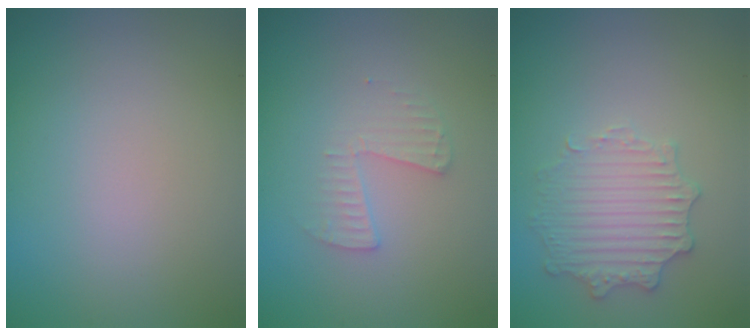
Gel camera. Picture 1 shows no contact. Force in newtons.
{"total": 1.6, "press": 1.6, "slide": 0.1}
{"total": 2.9, "press": 2.9, "slide": 0.1}